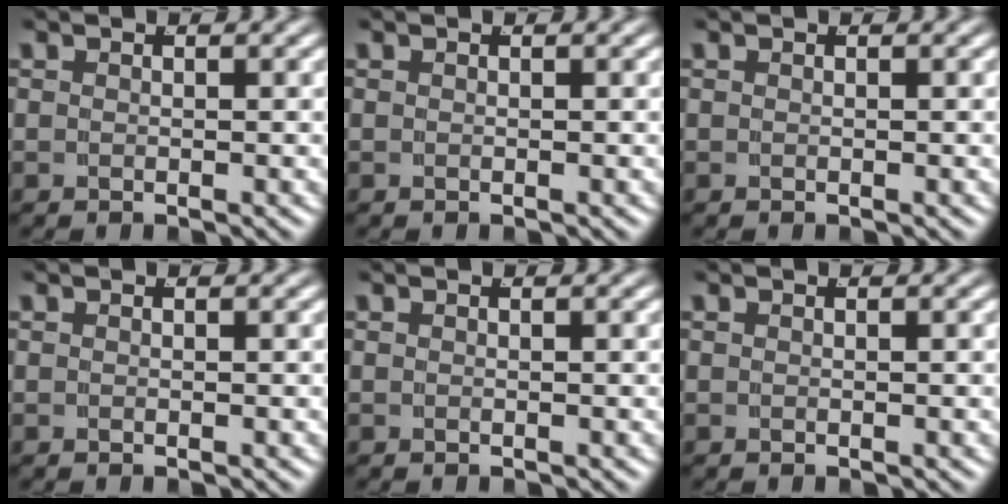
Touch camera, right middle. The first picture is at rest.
{"total": 0.0}
{"total": 0.0}
{"total": 0.0}
{"total": 0.0}
{"total": 0.0}